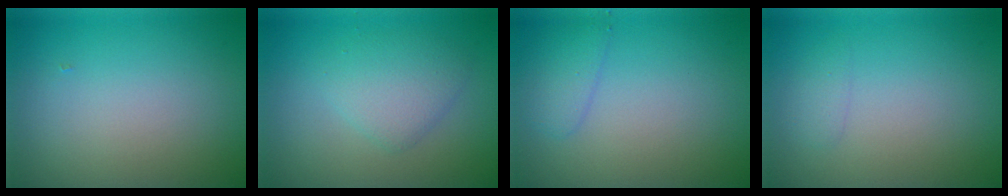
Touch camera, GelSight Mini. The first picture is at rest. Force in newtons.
{"total": 2.9, "press": 2.9, "slide": 0.0}
{"total": 1.7, "press": 1.7, "slide": 0.1}
{"total": 0.9, "press": 0.9, "slide": 0.1}